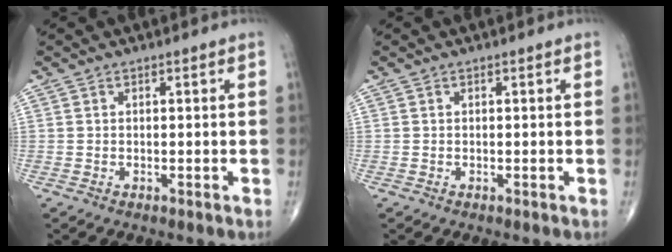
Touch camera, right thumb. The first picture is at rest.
{"total": 0.0}